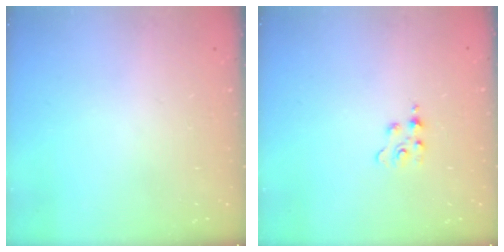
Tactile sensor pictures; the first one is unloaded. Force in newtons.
{"total": 1.8, "press": 1.8, "slide": 0.3}